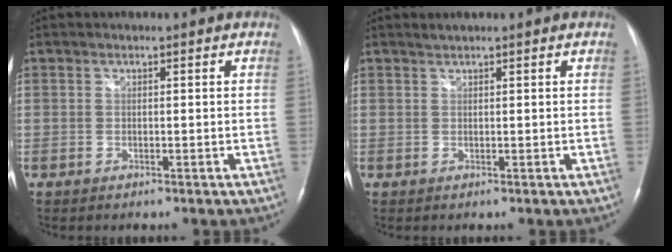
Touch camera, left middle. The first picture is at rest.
{"total": 0.6, "force": [0.6, -0.1, 0.0], "torque": [-0.005, 0.002, 0.015]}